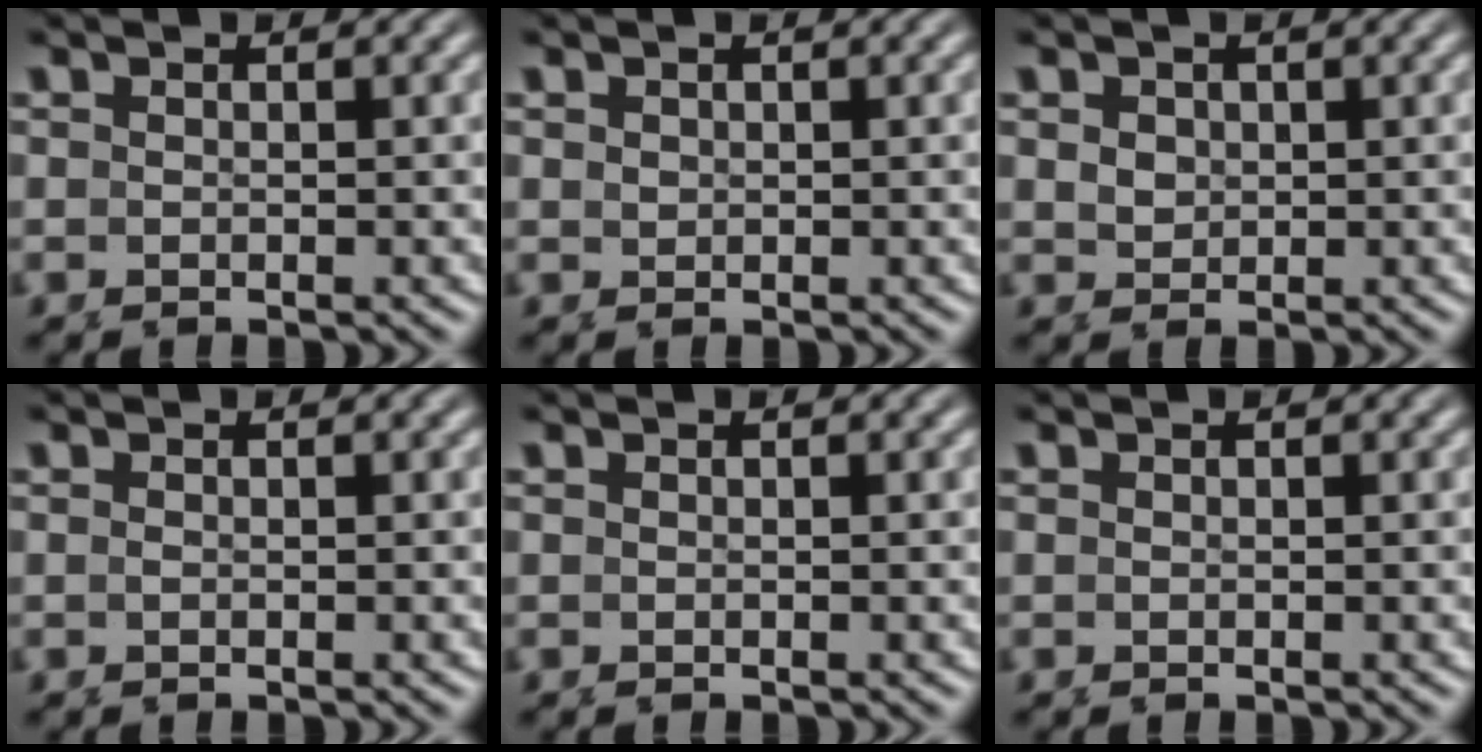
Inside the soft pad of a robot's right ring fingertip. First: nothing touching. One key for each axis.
{"total": 0.7, "fx": 0.6, "fy": -0.1, "fz": -0.2, "tx": 0.002, "ty": -0.001, "tz": 0.016}
{"total": 1.0, "fx": 0.9, "fy": 0.5, "fz": 0.0, "tx": 0.001, "ty": 0.001, "tz": 0.022}
{"total": 0.6, "fx": 0.1, "fy": -0.6, "fz": -0.1, "tx": -0.002, "ty": -0.001, "tz": 0.004}
{"total": 0.0}
{"total": 0.0}